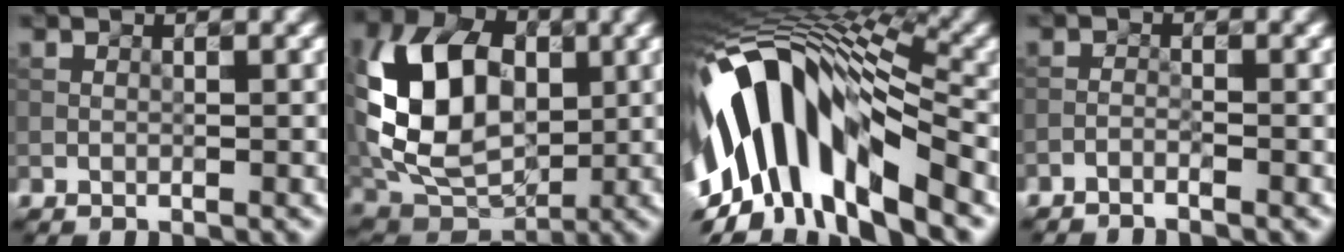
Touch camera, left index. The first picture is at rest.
{"total": 12.2, "force": [1.6, 8.6, 8.5], "torque": [-0.184, 0.008, 0.026]}
{"total": 15.1, "force": [-2.4, 7.2, 13.0], "torque": [-0.234, 0.030, -0.037]}
{"total": 1.2, "force": [-1.2, 0.0, 0.3], "torque": [-0.009, -0.003, -0.028]}